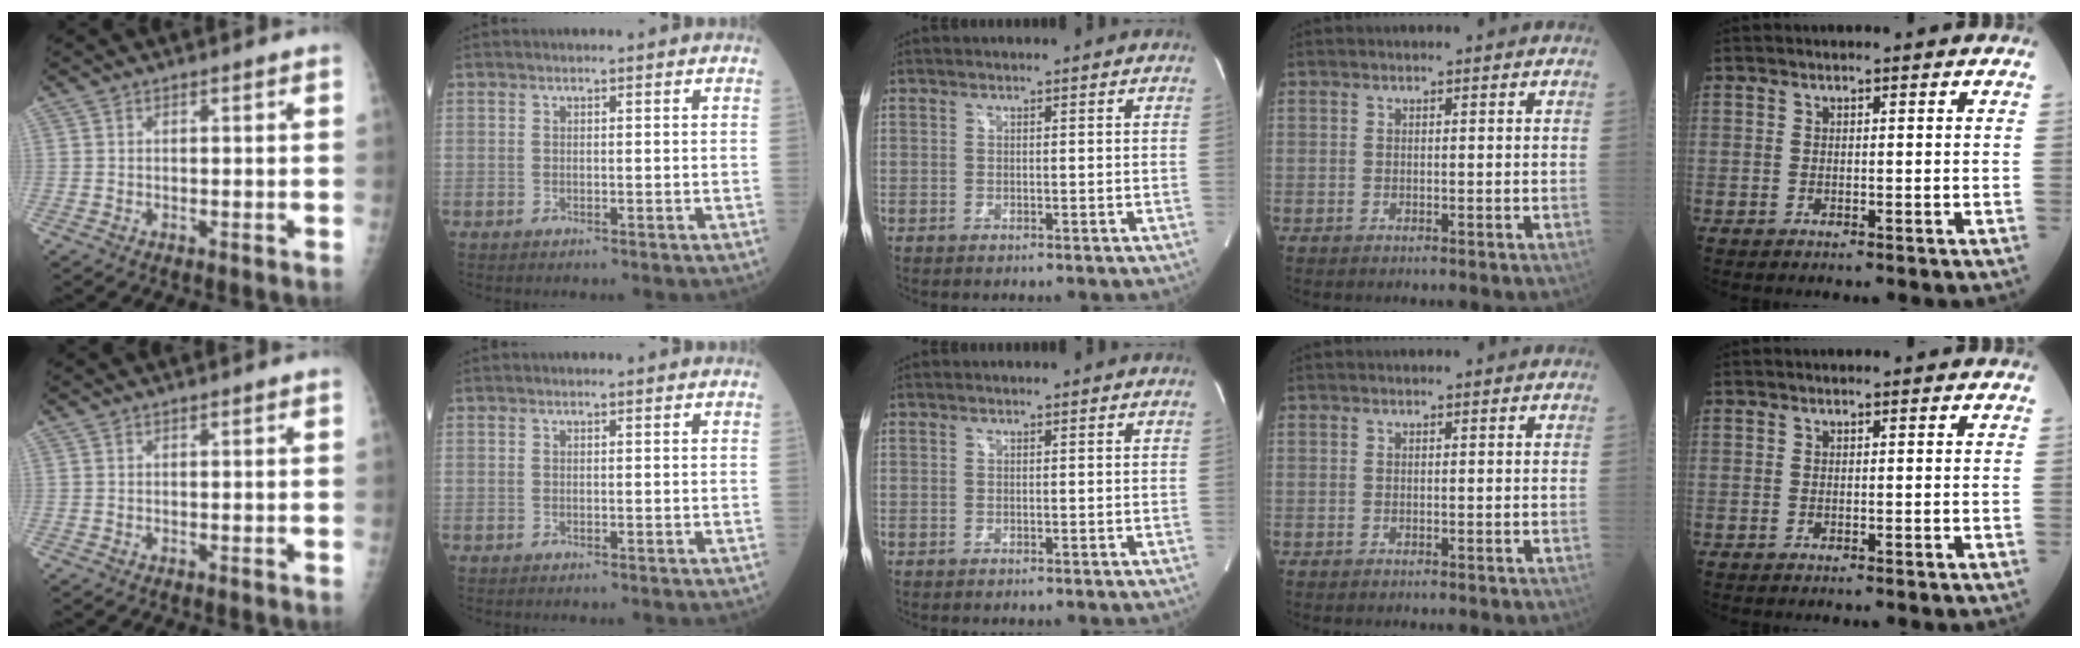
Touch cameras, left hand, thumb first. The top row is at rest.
{}